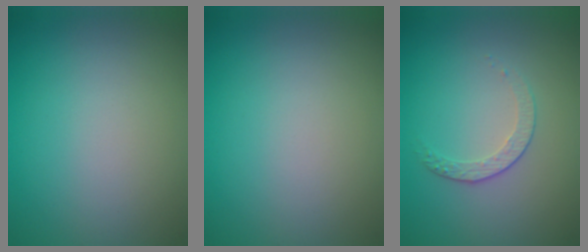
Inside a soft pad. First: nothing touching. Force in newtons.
{"total": 0.0}
{"total": 1.6, "press": 1.0, "slide": 1.3}